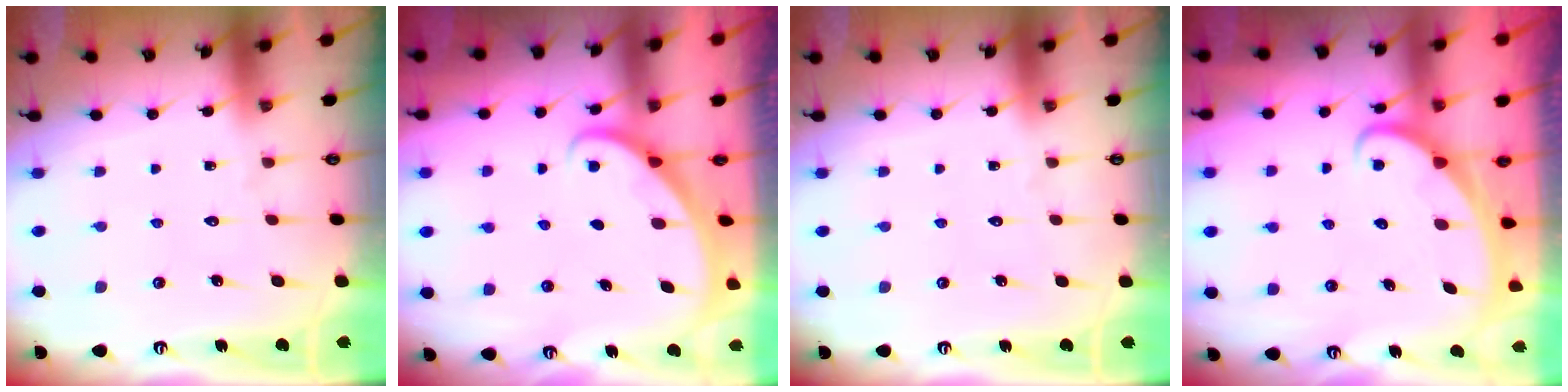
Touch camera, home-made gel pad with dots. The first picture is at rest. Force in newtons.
{"total": 1.9, "press": 1.9, "slide": 0.1}
{"total": 0.0}
{"total": 2.5, "press": 2.5, "slide": 0.3}